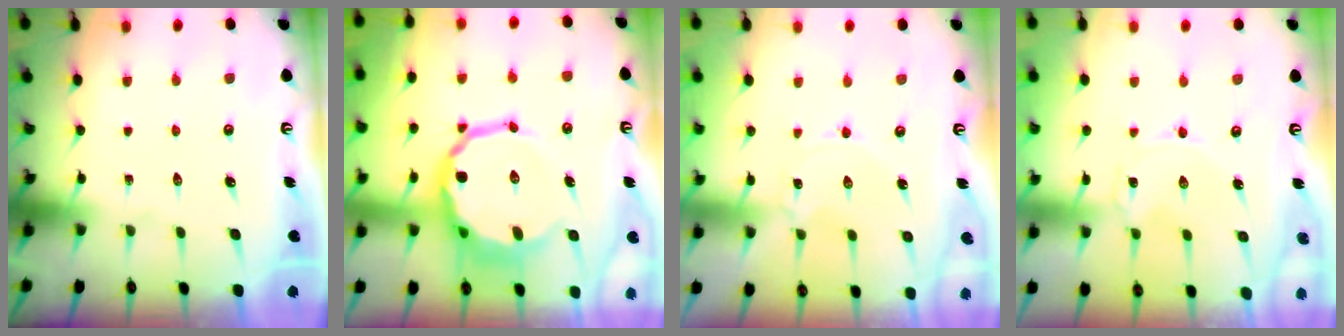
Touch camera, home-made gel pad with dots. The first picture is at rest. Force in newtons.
{"total": 13.6, "press": 13.1, "slide": 3.7}
{"total": 0.0}
{"total": 0.0}